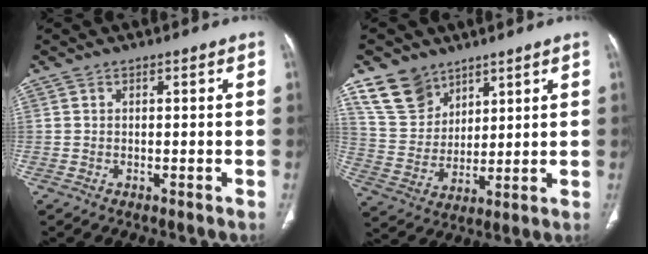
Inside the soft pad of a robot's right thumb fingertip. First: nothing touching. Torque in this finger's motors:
{"motor_torque": [0.23, 0.38, 0.13, 0.04, 0.03]}